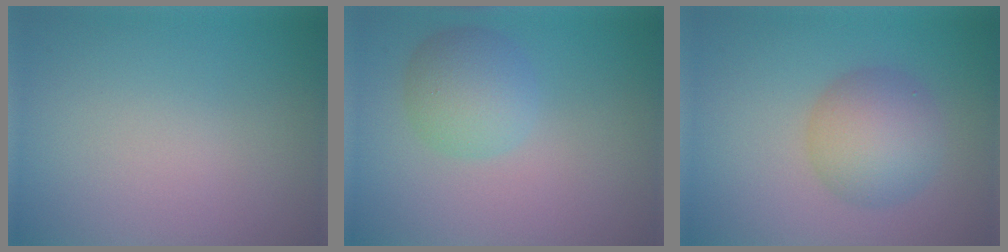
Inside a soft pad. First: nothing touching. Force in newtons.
{"total": 3.5, "press": 3.5, "slide": 0.1}
{"total": 5.2, "press": 5.2, "slide": 0.3}